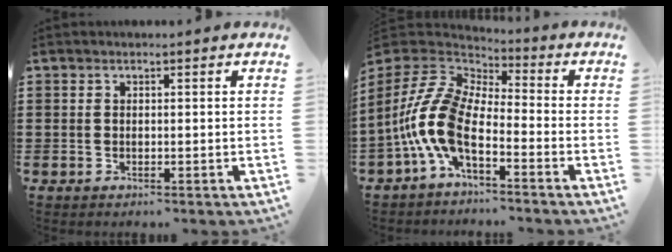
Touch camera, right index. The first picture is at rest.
{"total": 11.0, "force": [-3.8, 5.4, 8.8], "torque": [-0.228, -0.013, -0.086]}